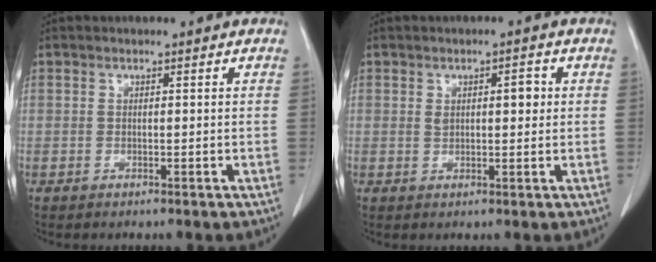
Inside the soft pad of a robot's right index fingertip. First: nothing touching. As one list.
[{"total": 3.1, "force": [0.8, 1.3, 2.7], "torque": [-0.049, 0.007, 0.018]}]